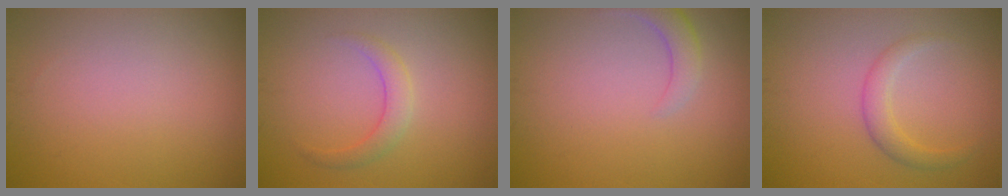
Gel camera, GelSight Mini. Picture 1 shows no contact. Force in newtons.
{"total": 2.0, "press": 2.0, "slide": 0.1}
{"total": 2.3, "press": 2.3, "slide": 0.3}
{"total": 1.5, "press": 1.5, "slide": 0.1}